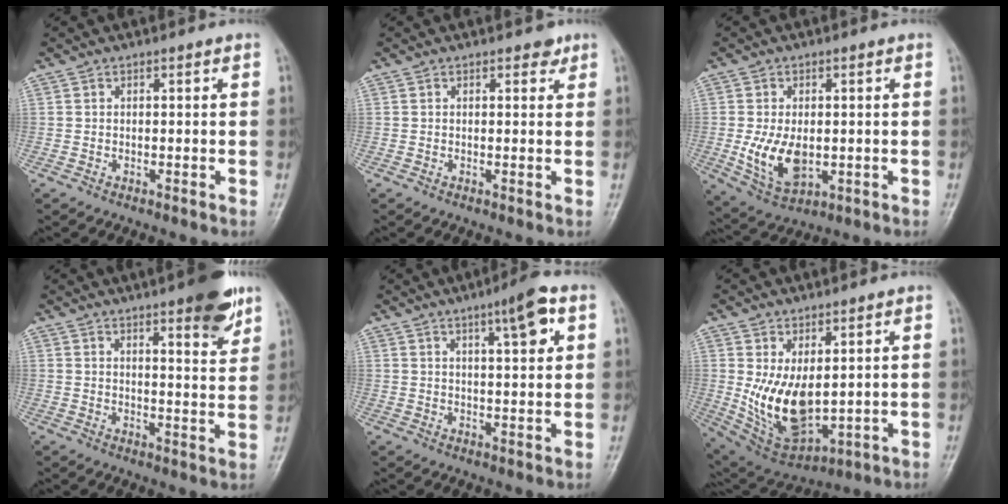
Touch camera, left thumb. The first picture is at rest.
{"total": 1.6, "force": [1.1, 0.9, 0.7], "torque": [0.003, -0.004, 0.009]}
{"total": 9.0, "force": [-0.9, 5.4, 7.2], "torque": [-0.127, -0.013, -0.003]}
{"total": 9.3, "force": [5.9, 2.0, 6.9], "torque": [-0.075, -0.032, 0.077]}
{"total": 7.3, "force": [3.4, 1.4, 6.3], "torque": [-0.088, -0.009, 0.050]}
{"total": 12.5, "force": [1.3, 6.8, 10.4], "torque": [-0.172, -0.027, 0.050]}